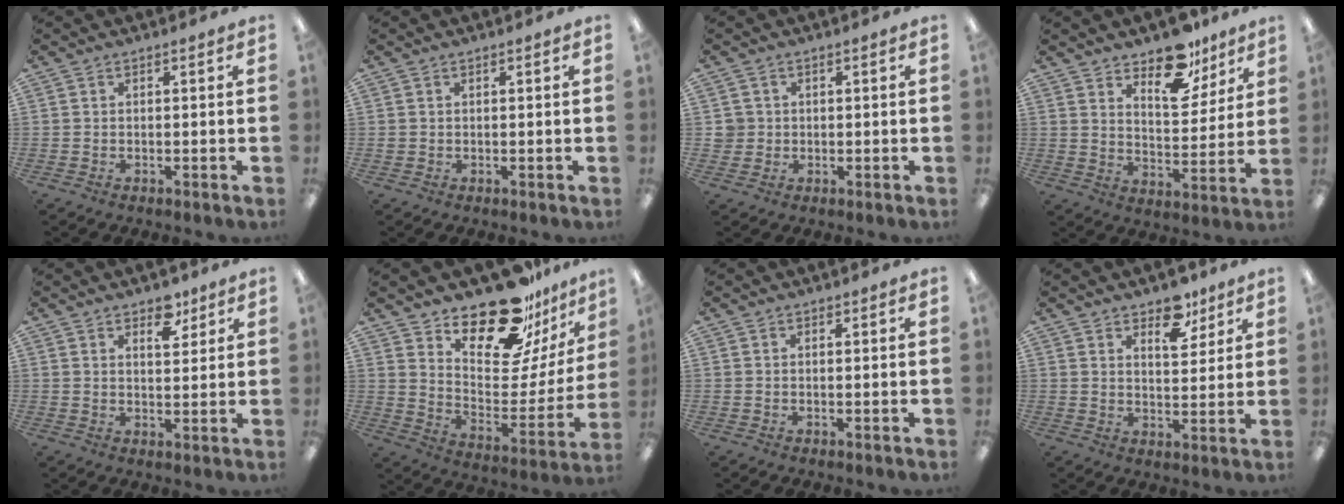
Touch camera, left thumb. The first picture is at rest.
{"total": 0.7, "force": [0.4, 0.6, 0.1], "torque": [-0.003, 0.004, 0.006]}
{"total": 3.0, "force": [0.4, 2.9, 0.2], "torque": [-0.003, 0.002, 0.005]}
{"total": 14.5, "force": [10.4, 7.2, 7.1], "torque": [-0.090, -0.062, 0.184]}
{"total": 6.0, "force": [4.3, 3.0, 2.9], "torque": [-0.011, -0.027, 0.068]}
{"total": 22.3, "force": [18.5, 7.9, 9.6], "torque": [-0.138, -0.136, 0.315]}
{"total": 0.6, "force": [0.5, 0.4, 0.1], "torque": [0.006, -0.001, 0.007]}
{"total": 8.6, "force": [6.0, 4.5, 4.2], "torque": [-0.035, -0.032, 0.098]}